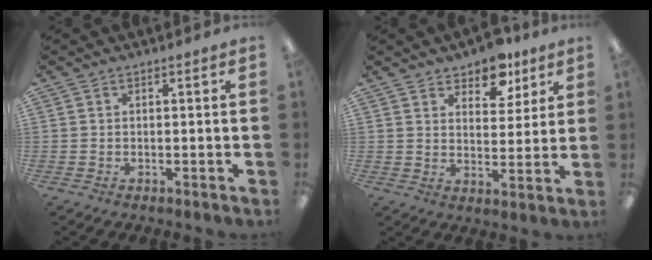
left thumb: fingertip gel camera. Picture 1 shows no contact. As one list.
[{"total": 8.8, "force": [7.0, 4.5, 2.9], "torque": [-0.035, -0.042, 0.123]}]